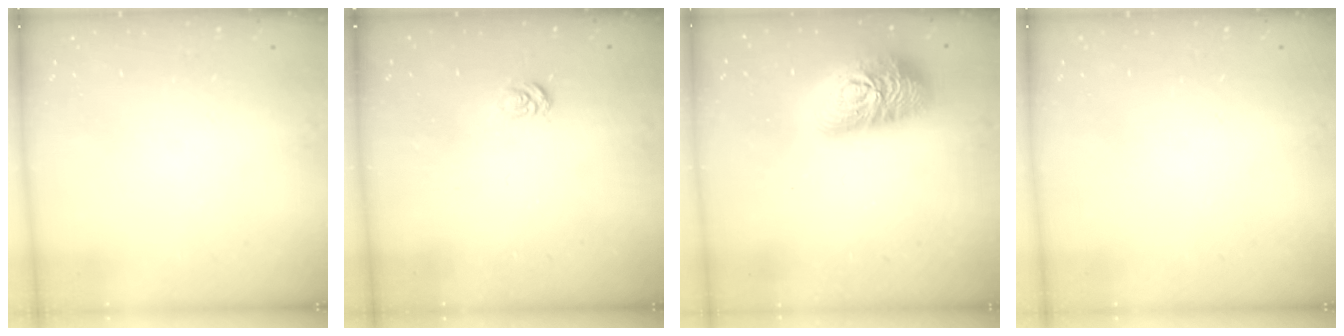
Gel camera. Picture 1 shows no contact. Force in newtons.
{"total": 3.7, "press": 3.6, "slide": 0.4}
{"total": 18.7, "press": 18.6, "slide": 1.0}
{"total": 0.0}